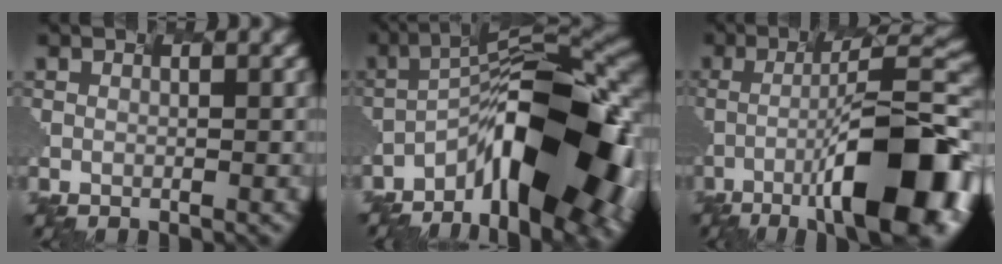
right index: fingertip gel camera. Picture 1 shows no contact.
{"total": 14.2, "force": [-7.8, 4.2, 11.1], "torque": [-0.174, 0.008, -0.115]}
{"total": 12.7, "force": [-5.2, 2.7, 11.2], "torque": [-0.186, -0.004, -0.062]}